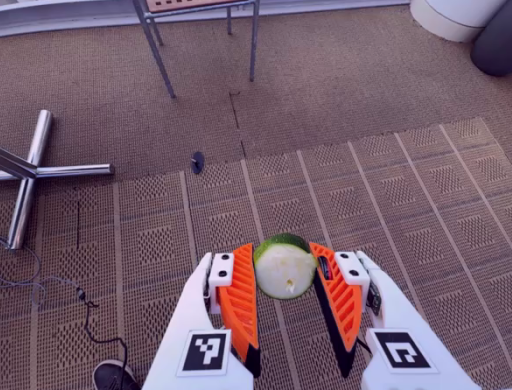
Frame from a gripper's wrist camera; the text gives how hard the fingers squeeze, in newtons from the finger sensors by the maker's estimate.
{"total": 9.2, "left": 8.6, "right": 9.8}